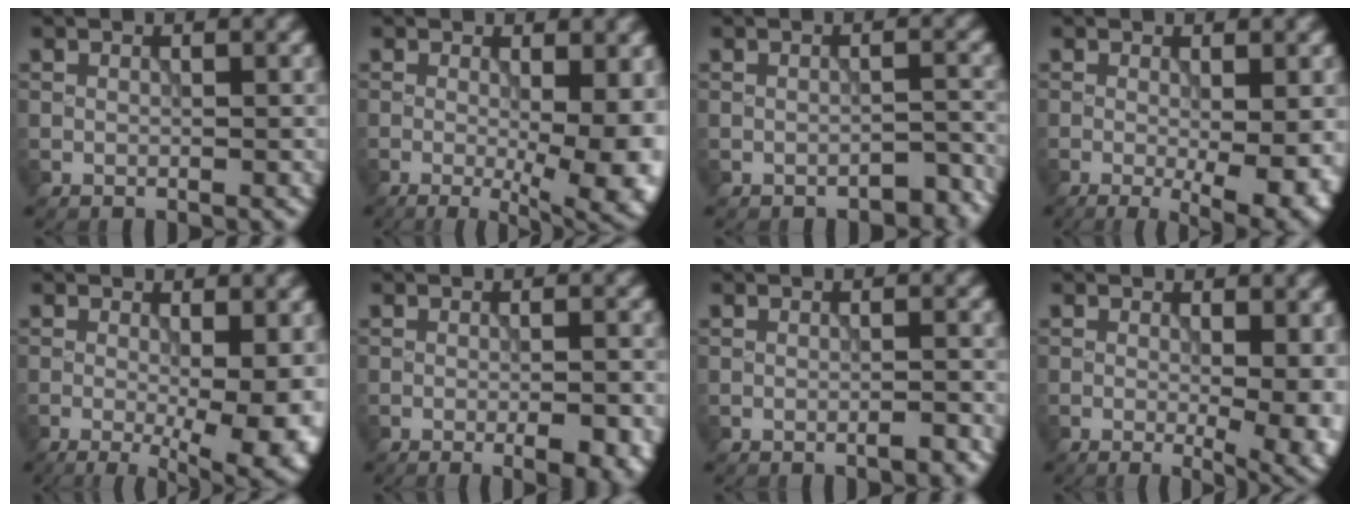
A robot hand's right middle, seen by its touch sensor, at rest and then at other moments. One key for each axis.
{"total": 9.2, "fx": -1.0, "fy": 3.5, "fz": 8.4, "tx": -0.087, "ty": -0.010, "tz": -0.013}
{"total": 2.0, "fx": -1.7, "fy": 0.6, "fz": 0.8, "tx": -0.006, "ty": 0.006, "tz": -0.022}
{"total": 6.3, "fx": -1.4, "fy": 1.9, "fz": 5.8, "tx": -0.083, "ty": -0.021, "tz": -0.013}
{"total": 8.6, "fx": -1.6, "fy": 2.9, "fz": 7.9, "tx": -0.094, "ty": -0.014, "tz": -0.019}
{"total": 4.8, "fx": -2.1, "fy": 1.4, "fz": 4.1, "tx": -0.045, "ty": 0.001, "tz": -0.016}
{"total": 1.2, "fx": -0.9, "fy": 0.1, "fz": 0.9, "tx": -0.011, "ty": 0.001, "tz": -0.016}
{"total": 5.8, "fx": -0.6, "fy": 2.3, "fz": 5.2, "tx": -0.061, "ty": -0.013, "tz": -0.005}